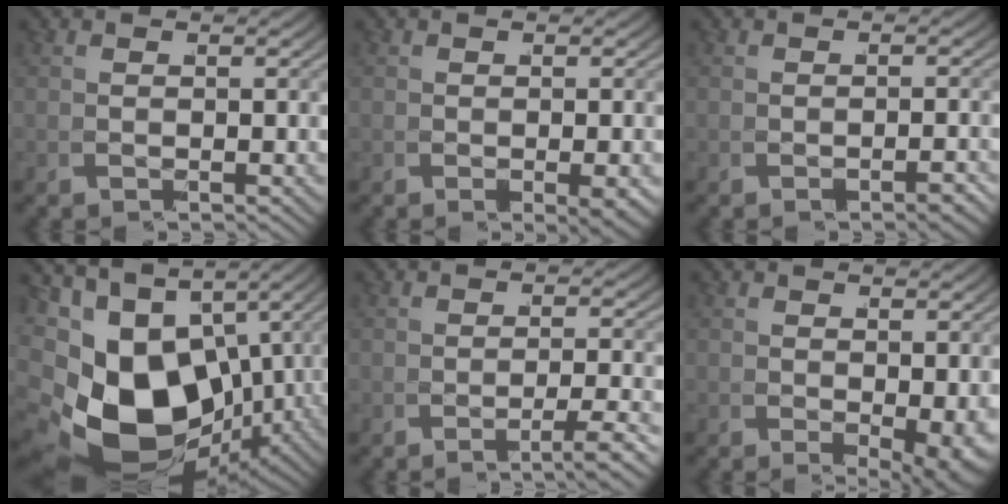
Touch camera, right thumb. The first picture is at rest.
{"total": 1.3, "force": [-0.6, -0.1, 1.2], "torque": [-0.016, -0.003, -0.007]}
{"total": 1.2, "force": [-1.0, -0.6, 0.4], "torque": [-0.015, -0.005, -0.015]}
{"total": 19.4, "force": [-2.5, 13.5, 13.7], "torque": [-0.268, -0.035, -0.026]}
{"total": 2.2, "force": [-1.7, -1.1, 1.0], "torque": [-0.026, 0.008, -0.033]}
{"total": 2.4, "force": [-0.3, 0.7, 2.3], "torque": [-0.036, -0.013, 0.007]}